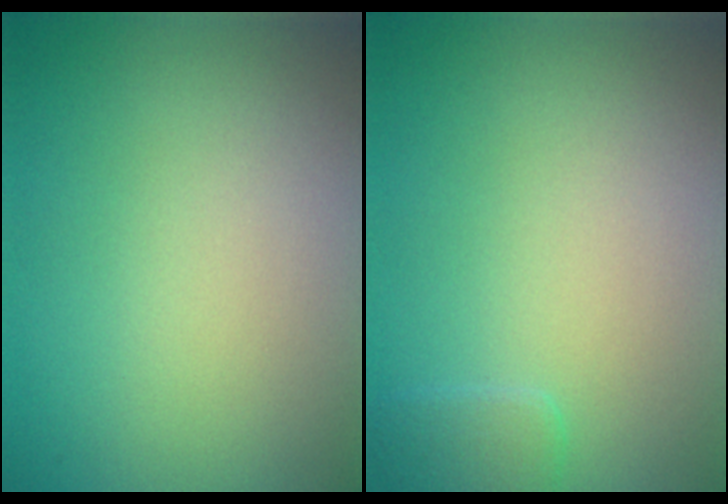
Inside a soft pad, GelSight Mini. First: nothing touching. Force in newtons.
{"total": 1.2, "press": 1.2, "slide": 0.1}